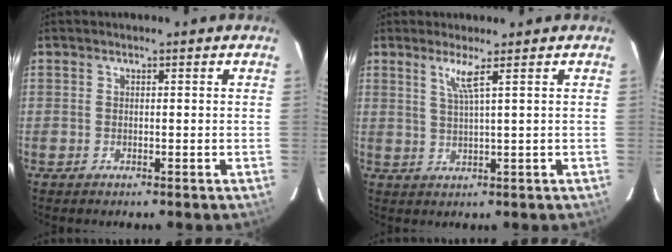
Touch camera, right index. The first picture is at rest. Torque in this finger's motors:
{"motor_torque": [0.14, 0.05, 0.03, 0.05]}